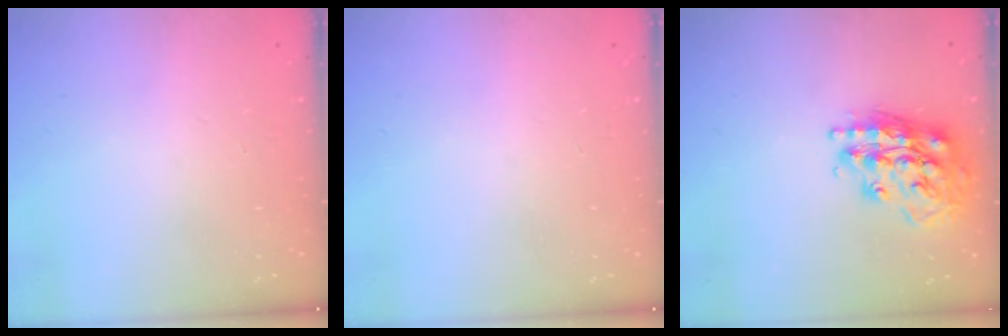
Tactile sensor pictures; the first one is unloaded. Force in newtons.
{"total": 0.0}
{"total": 18.4, "press": 18.3, "slide": 1.7}